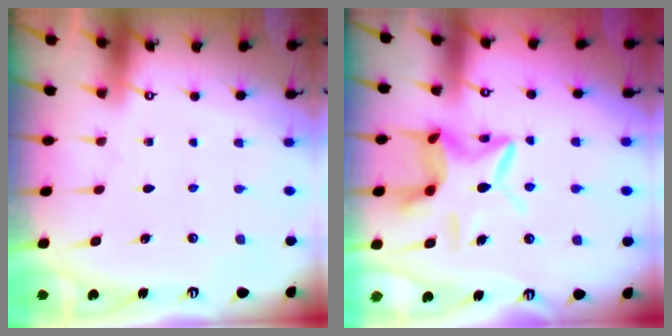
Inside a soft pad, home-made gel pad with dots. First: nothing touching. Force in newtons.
{"total": 12.2, "press": 12.1, "slide": 1.2}